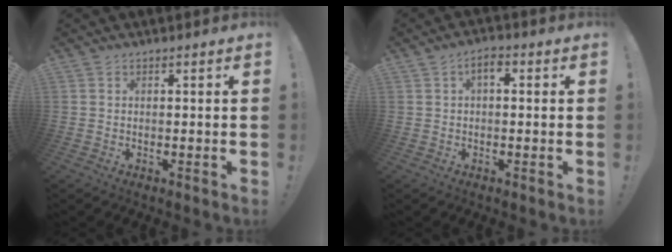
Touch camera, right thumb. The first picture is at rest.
{"total": 3.6, "force": [0.4, 1.8, 3.0], "torque": [-0.049, 0.008, 0.005]}